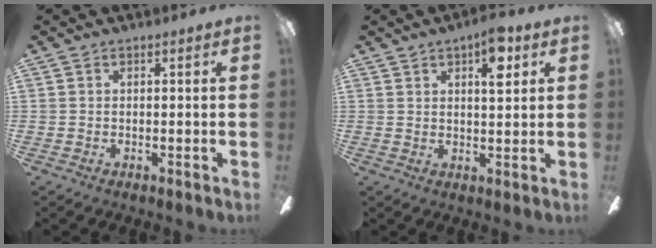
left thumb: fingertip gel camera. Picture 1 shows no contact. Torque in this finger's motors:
{"motor_torque": [0.10, 0.20, -0.30, 0.25, 0.02]}